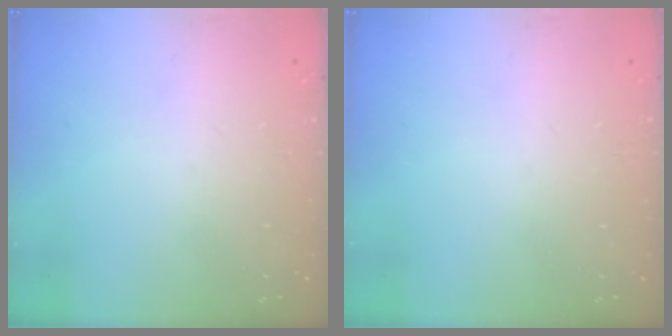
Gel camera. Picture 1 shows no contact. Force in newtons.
{"total": 0.0}